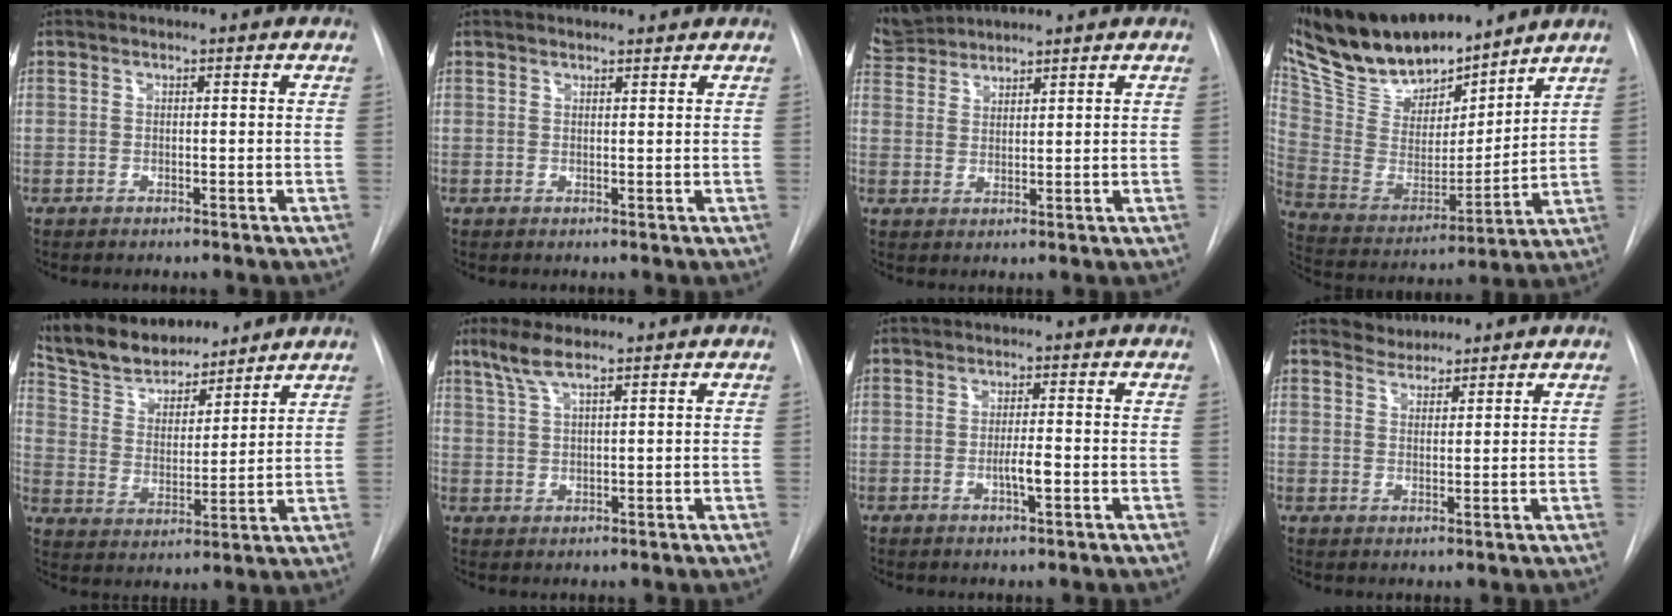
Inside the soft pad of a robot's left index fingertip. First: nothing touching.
{"total": 2.4, "force": [2.3, 0.4, 0.4], "torque": [-0.009, 0.009, 0.030]}
{"total": 4.9, "force": [4.9, -0.1, -0.3], "torque": [-0.008, 0.020, 0.104]}
{"total": 20.3, "force": [17.6, 5.8, 8.4], "torque": [-0.161, 0.003, 0.325]}
{"total": 14.0, "force": [12.8, 3.9, 4.2], "torque": [-0.073, 0.019, 0.234]}
{"total": 4.3, "force": [3.2, 0.3, 2.8], "torque": [-0.067, 0.010, 0.069]}
{"total": 2.7, "force": [-0.8, 0.3, 2.6], "torque": [-0.047, -0.001, -0.013]}
{"total": 2.7, "force": [2.5, 0.8, -0.4], "torque": [0.009, 0.008, 0.044]}